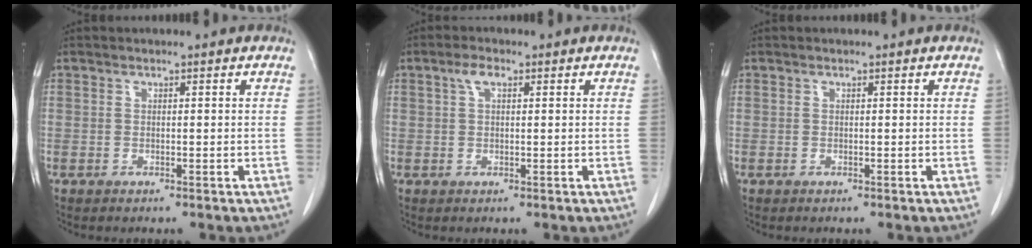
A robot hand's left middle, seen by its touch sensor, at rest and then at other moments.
{"total": 2.2, "force": [1.0, 0.9, 1.8], "torque": [-0.039, 0.010, 0.022]}
{"total": 0.0}